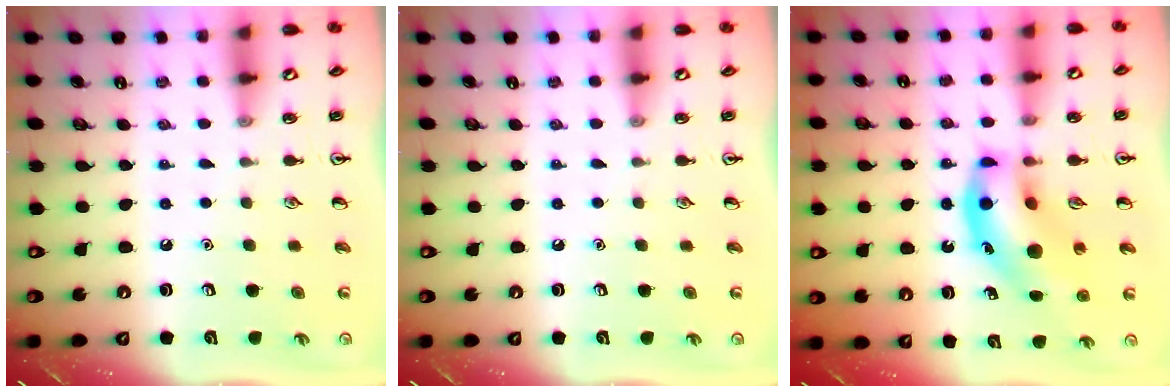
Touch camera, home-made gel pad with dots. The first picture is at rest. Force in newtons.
{"total": 0.0}
{"total": 14.7, "press": 14.2, "slide": 4.0}